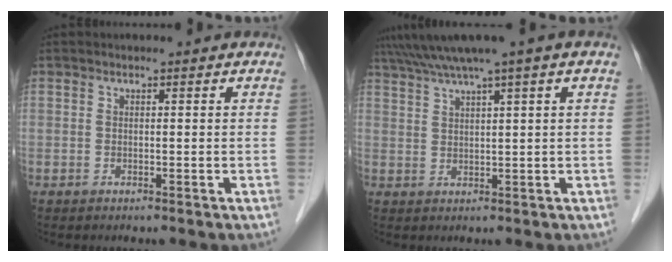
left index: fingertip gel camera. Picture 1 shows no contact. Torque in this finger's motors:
{"motor_torque": [1.04, -1.10, 0.75, 0.21]}